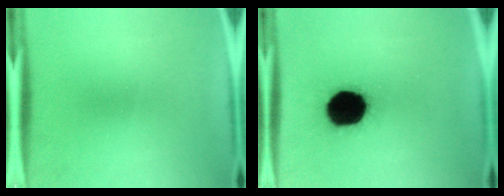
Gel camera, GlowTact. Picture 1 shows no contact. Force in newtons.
{"total": 19.7}